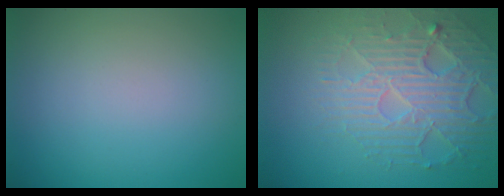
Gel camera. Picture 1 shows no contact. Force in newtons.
{"total": 5.8, "press": 4.6, "slide": 3.5}